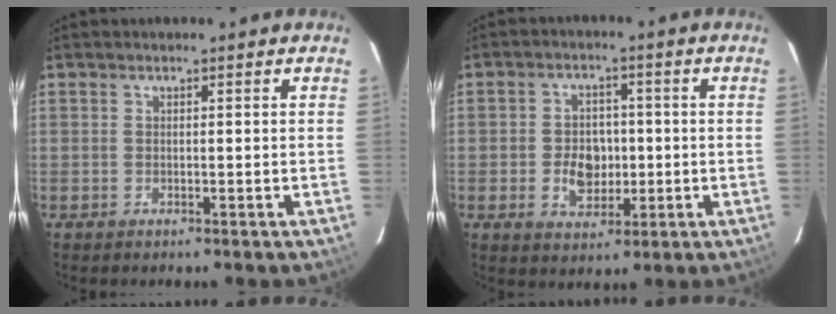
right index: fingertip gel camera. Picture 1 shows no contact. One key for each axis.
{"total": 7.0, "fx": -1.3, "fy": 5.2, "fz": 4.5, "tx": -0.093, "ty": 0.006, "tz": -0.015}